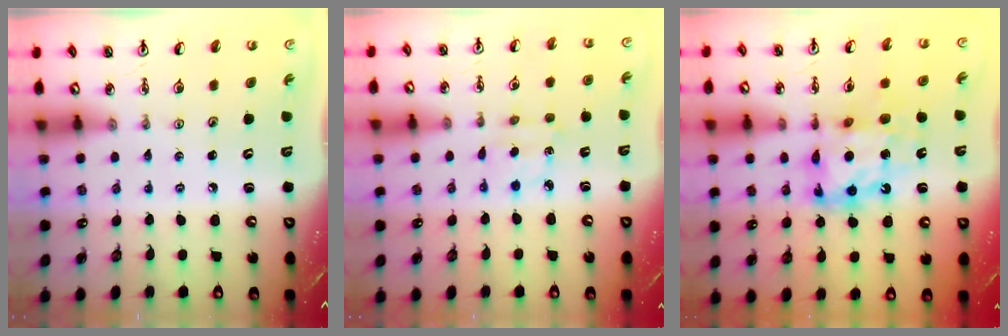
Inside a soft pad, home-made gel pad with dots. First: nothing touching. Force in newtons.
{"total": 4.4, "press": 4.4, "slide": 0.4}
{"total": 12.9, "press": 12.8, "slide": 1.3}